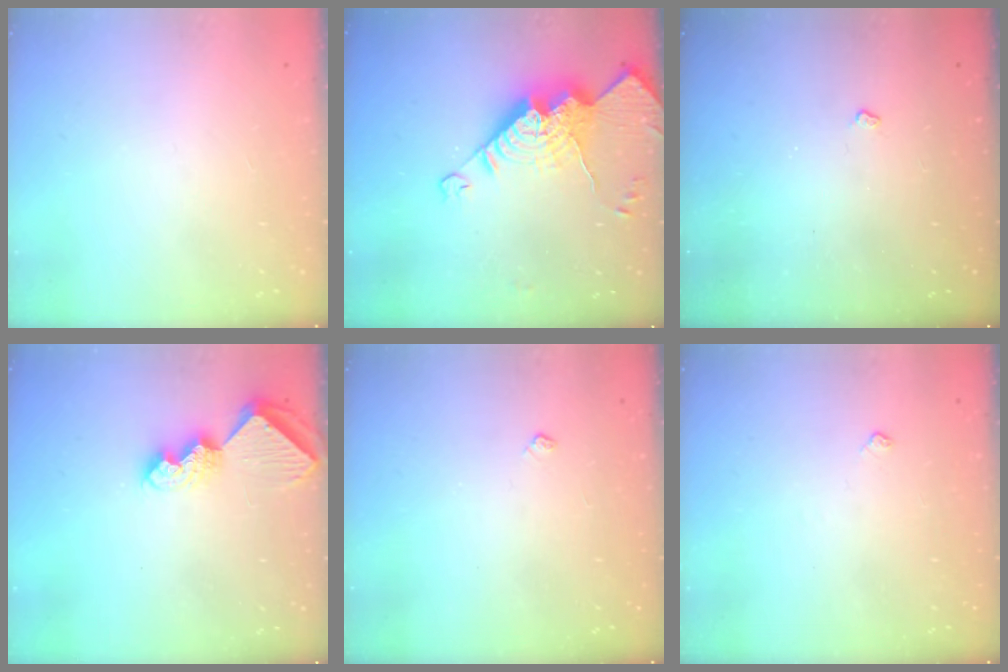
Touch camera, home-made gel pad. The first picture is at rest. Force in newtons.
{"total": 18.6, "press": 18.5, "slide": 2.0}
{"total": 3.0, "press": 2.9, "slide": 0.5}
{"total": 9.6, "press": 9.5, "slide": 0.9}
{"total": 3.6, "press": 3.5, "slide": 0.6}
{"total": 3.7, "press": 3.6, "slide": 0.6}